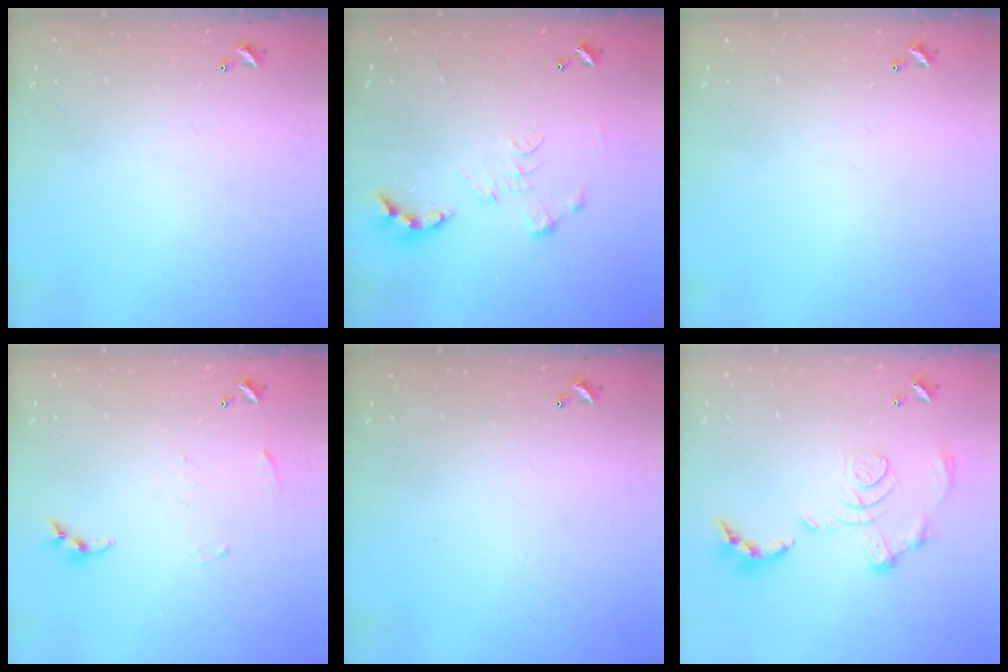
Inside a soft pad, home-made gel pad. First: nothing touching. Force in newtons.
{"total": 0.0}
{"total": 0.0}
{"total": 4.6, "press": 4.6, "slide": 0.4}
{"total": 0.0}
{"total": 1.5, "press": 0.8, "slide": 1.3}